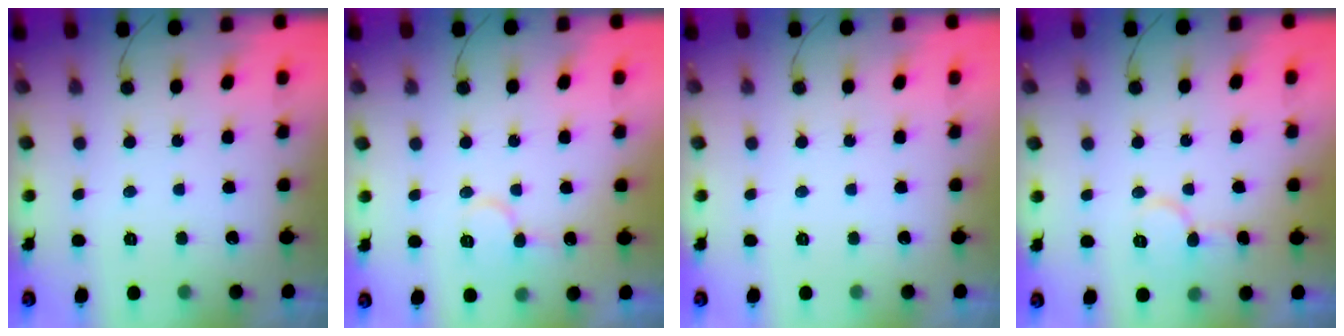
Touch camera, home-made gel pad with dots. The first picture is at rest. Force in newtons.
{"total": 8.4, "press": 8.4, "slide": 0.9}
{"total": 0.0}
{"total": 7.7, "press": 7.7, "slide": 0.4}